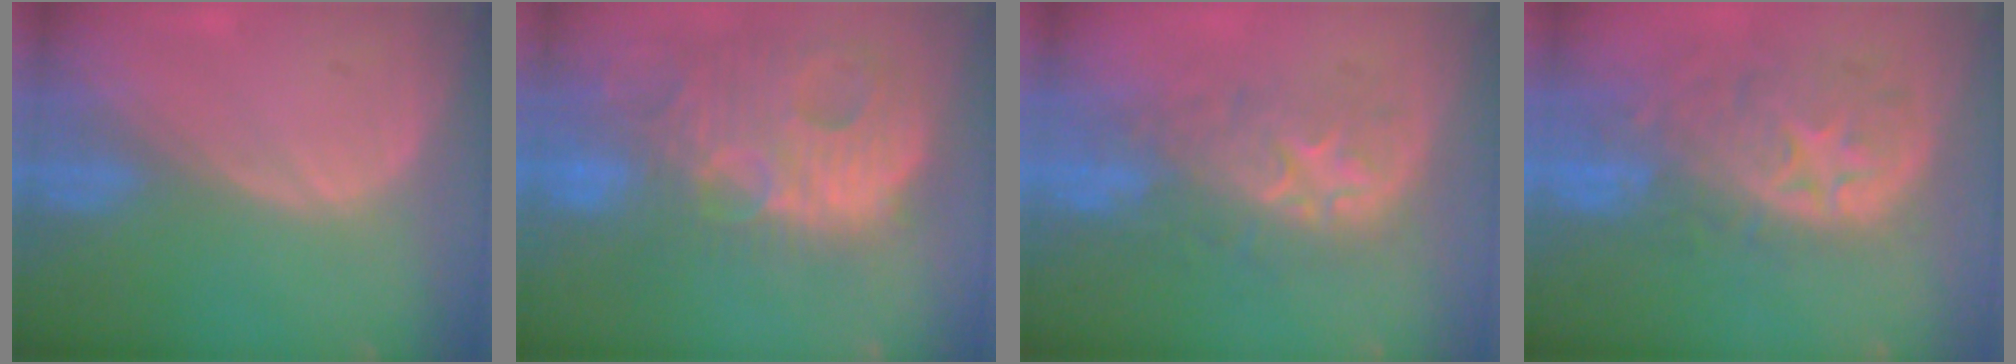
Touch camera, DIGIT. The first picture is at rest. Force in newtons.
{"total": 14.6, "press": 12.6, "slide": 7.3}
{"total": 8.6, "press": 8.6, "slide": 0.5}
{"total": 11.0, "press": 9.8, "slide": 5.1}